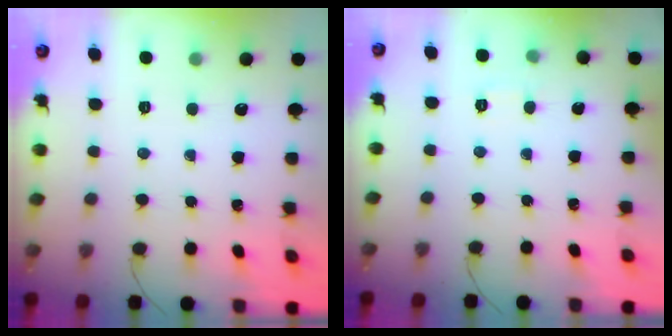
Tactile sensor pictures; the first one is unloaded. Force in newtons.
{"total": 2.0, "press": 1.7, "slide": 1.0}